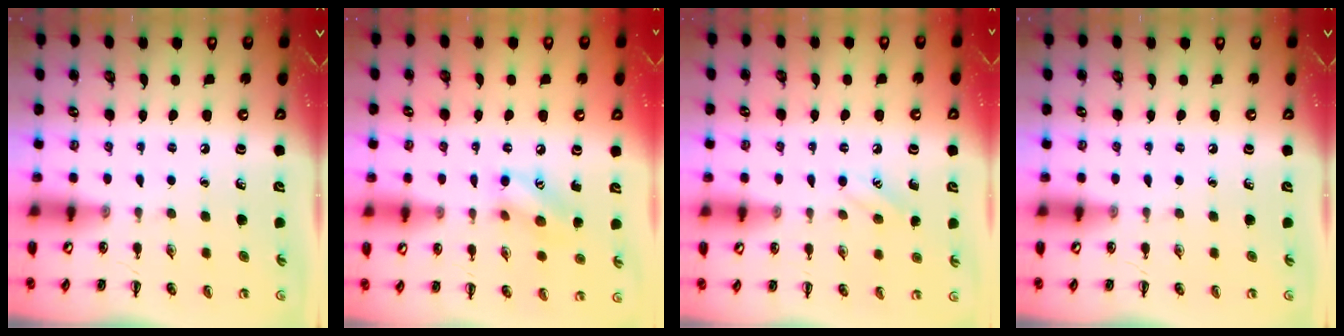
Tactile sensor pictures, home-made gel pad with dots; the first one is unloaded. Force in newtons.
{"total": 9.8, "press": 9.8, "slide": 0.3}
{"total": 6.5, "press": 6.3, "slide": 1.8}
{"total": 0.0}